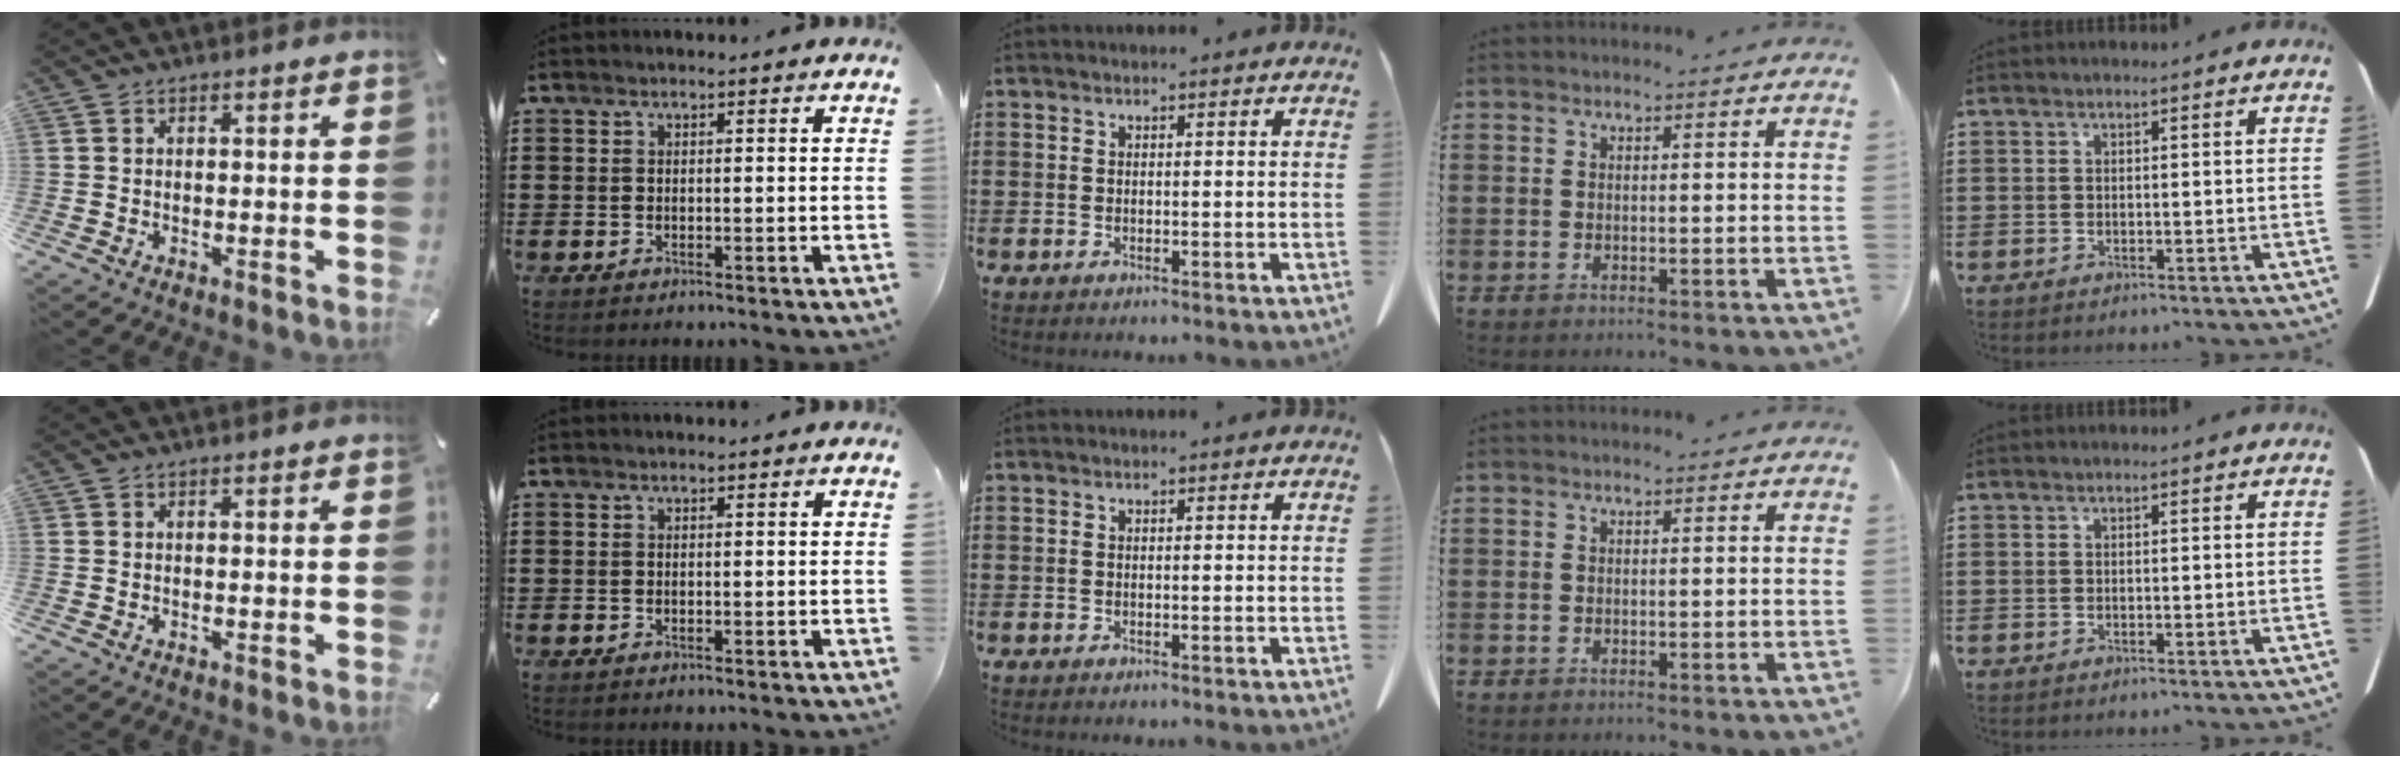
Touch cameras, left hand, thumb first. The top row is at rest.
{}